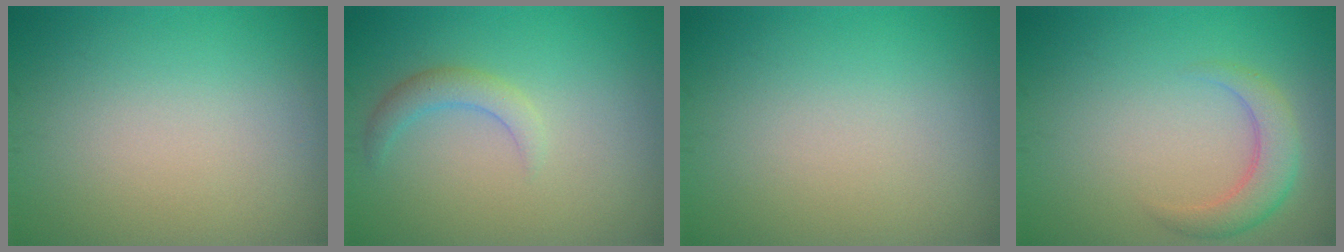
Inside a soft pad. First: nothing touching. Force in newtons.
{"total": 1.9, "press": 1.9, "slide": 0.2}
{"total": 0.0}
{"total": 2.9, "press": 2.9, "slide": 0.2}